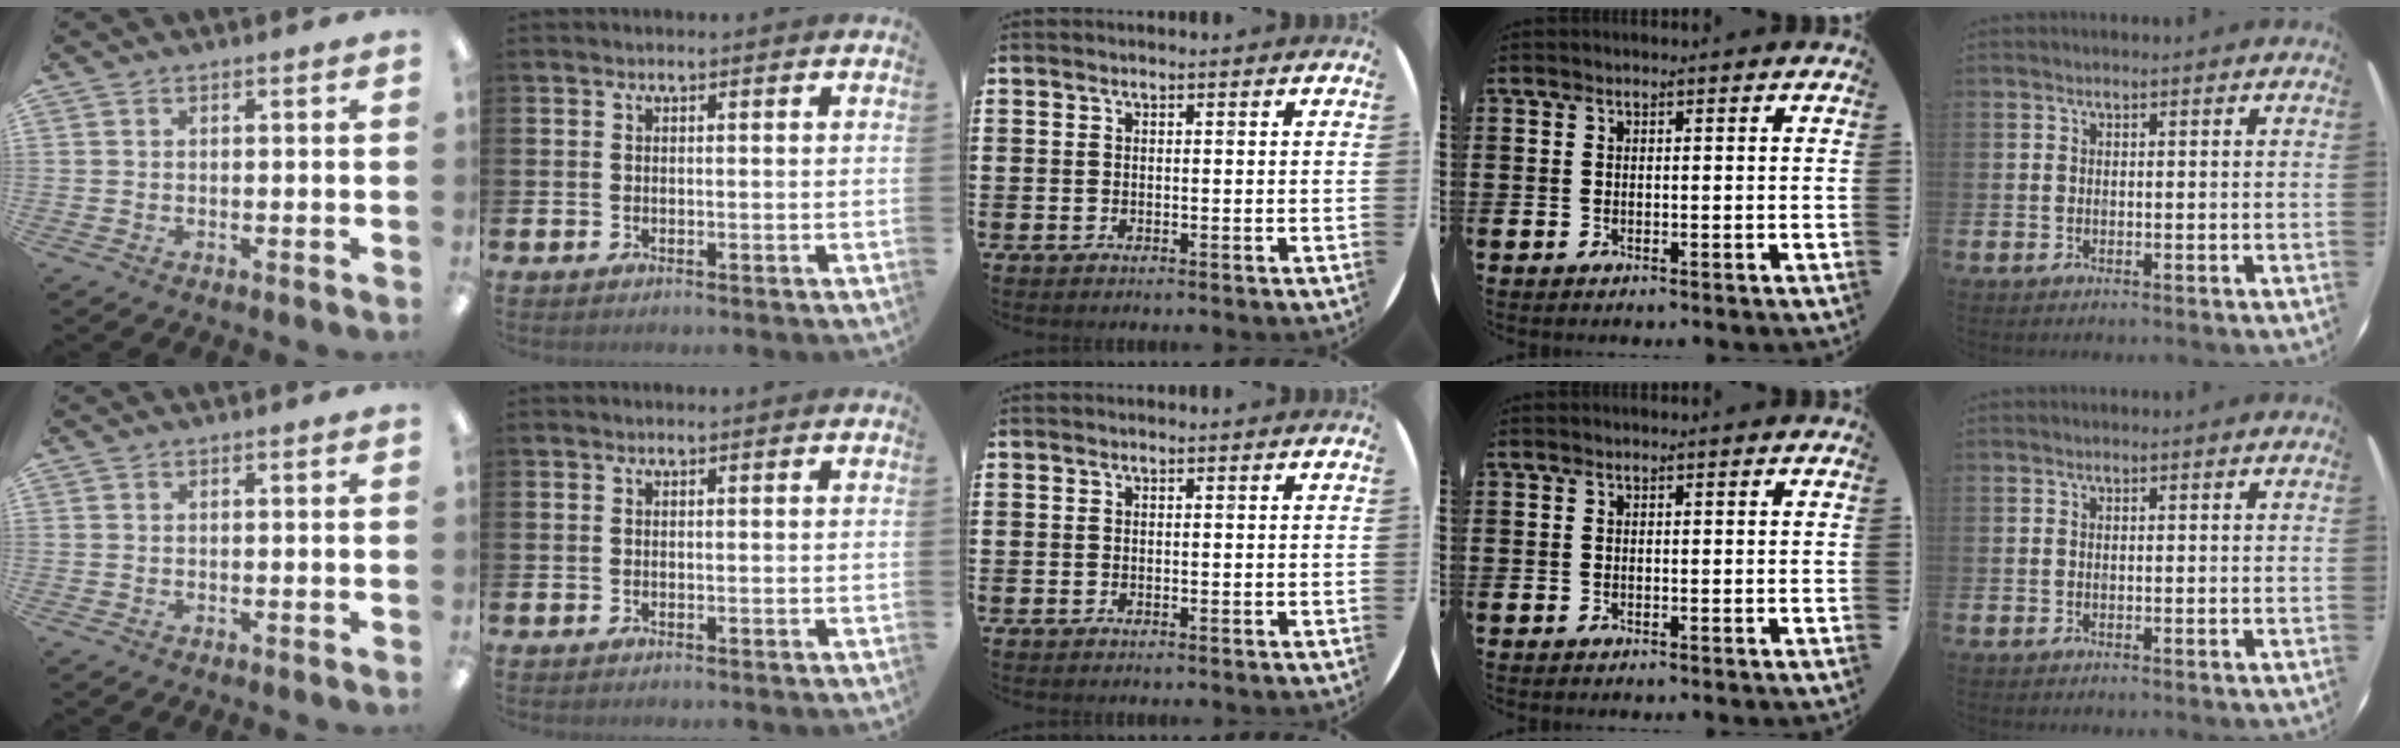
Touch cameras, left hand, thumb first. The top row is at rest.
{}